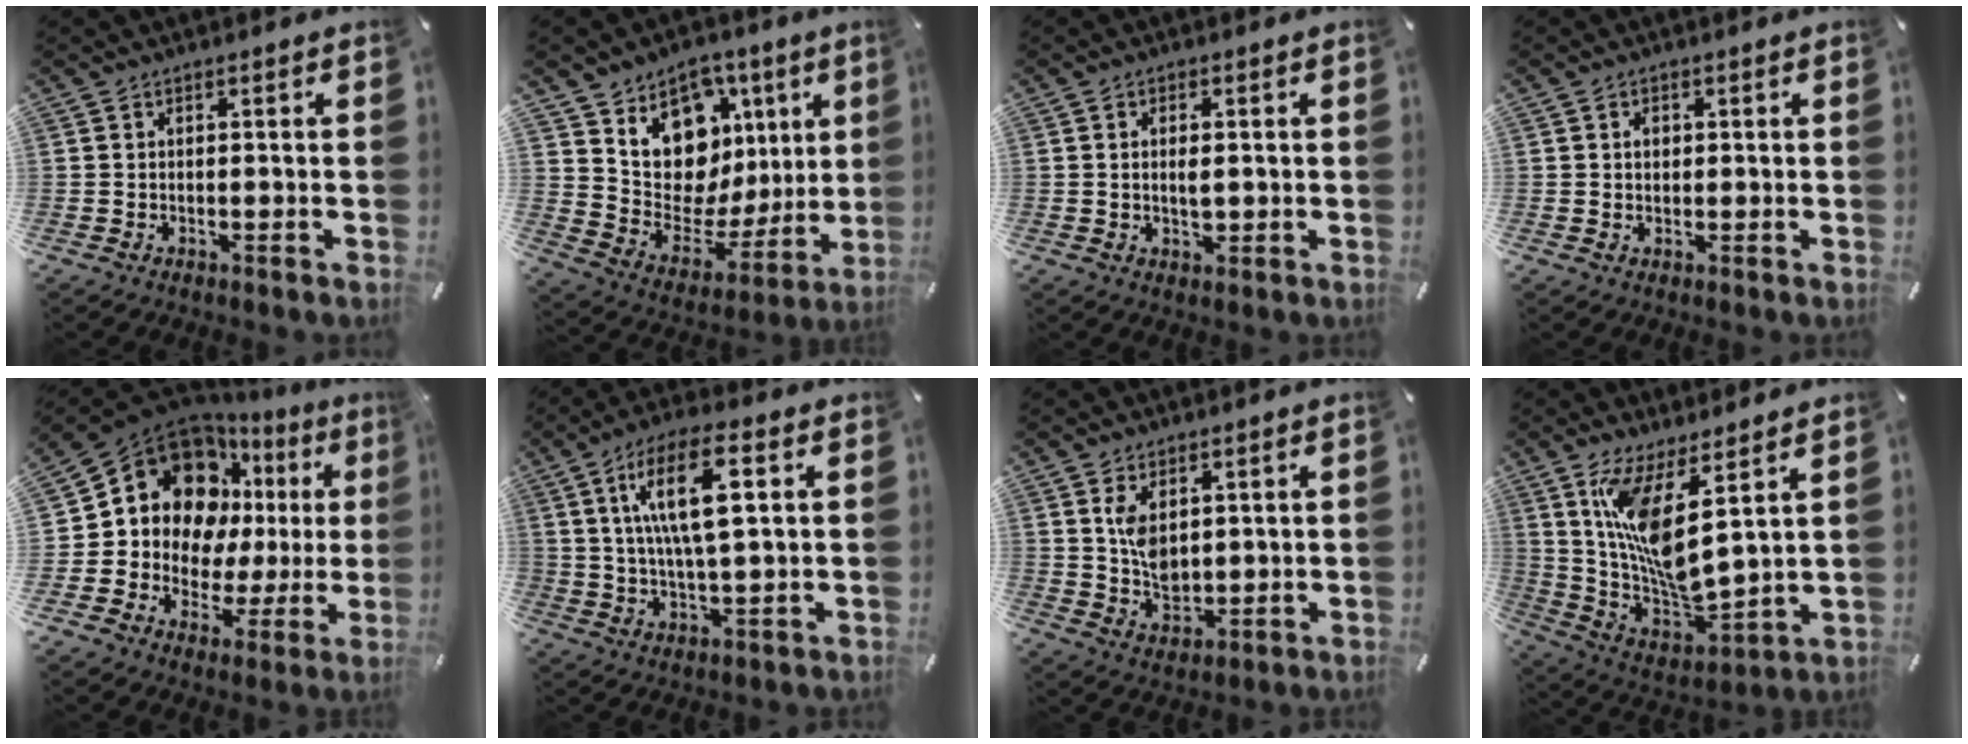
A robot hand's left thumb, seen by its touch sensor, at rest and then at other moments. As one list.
[{"total": 14.1, "force": [5.5, 11.8, 5.3], "torque": [-0.070, -0.060, 0.107]}, {"total": 3.2, "force": [0.2, 1.7, 2.7], "torque": [-0.046, 0.001, 0.001]}, {"total": 1.5, "force": [0.3, 1.2, 0.9], "torque": [-0.004, -0.001, 0.002]}, {"total": 16.0, "force": [6.8, 12.3, 7.5], "torque": [-0.121, -0.065, 0.129]}, {"total": 14.1, "force": [4.6, 4.9, 12.4], "torque": [-0.244, 0.000, 0.071]}, {"total": 6.6, "force": [2.4, 4.3, 4.4], "torque": [-0.091, -0.012, 0.041]}, {"total": 13.0, "force": [6.9, 4.1, 10.2], "torque": [-0.219, -0.071, 0.125]}]